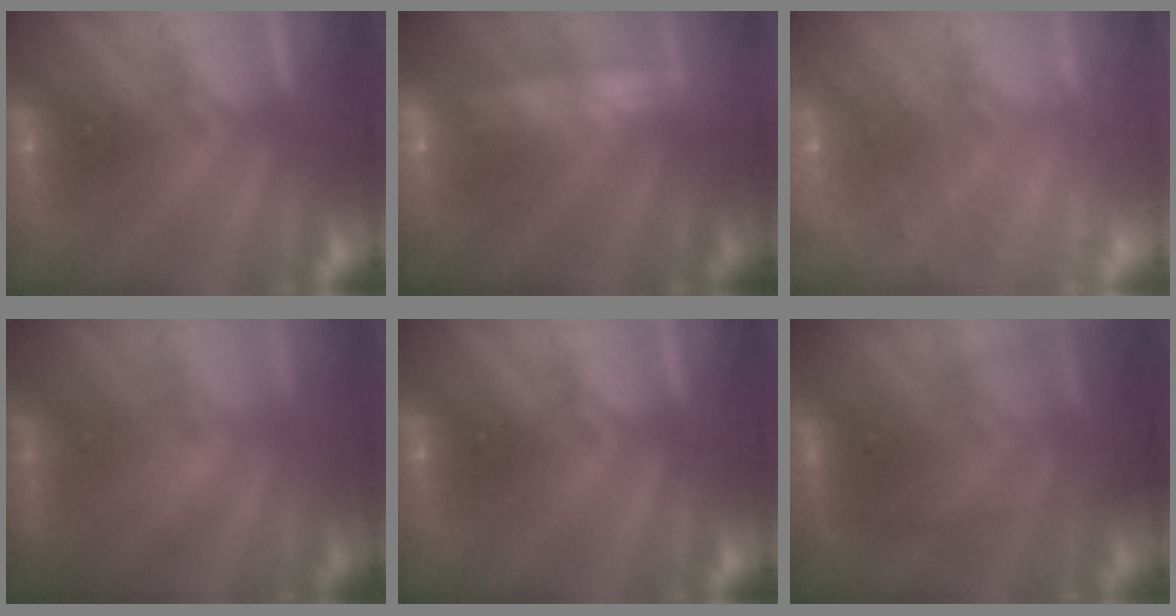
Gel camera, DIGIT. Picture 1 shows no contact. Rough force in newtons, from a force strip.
{"total": 2.2}
{"total": 7.1}
{"total": 3.8}
{"total": 0.0}
{"total": 5.3}